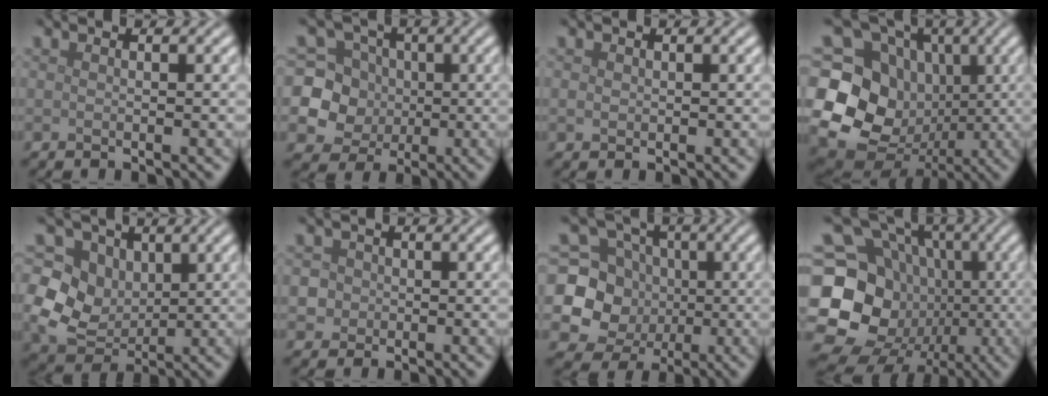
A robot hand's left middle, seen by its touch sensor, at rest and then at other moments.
{"total": 7.3, "force": [-0.1, 7.0, 2.3], "torque": [-0.041, 0.015, -0.030]}
{"total": 0.7, "force": [0.1, 0.7, 0.2], "torque": [-0.003, -0.001, 0.001]}
{"total": 15.5, "force": [-0.2, 13.5, 7.6], "torque": [-0.171, 0.007, -0.019]}
{"total": 9.3, "force": [1.5, 7.6, 5.1], "torque": [-0.117, 0.018, 0.013]}
{"total": 4.1, "force": [0.1, 3.8, 1.3], "torque": [-0.006, 0.026, -0.014]}
{"total": 8.2, "force": [-0.4, 7.6, 3.1], "torque": [-0.061, -0.005, -0.031]}
{"total": 21.9, "force": [-4.6, 19.6, 8.7], "torque": [-0.188, -0.008, -0.113]}